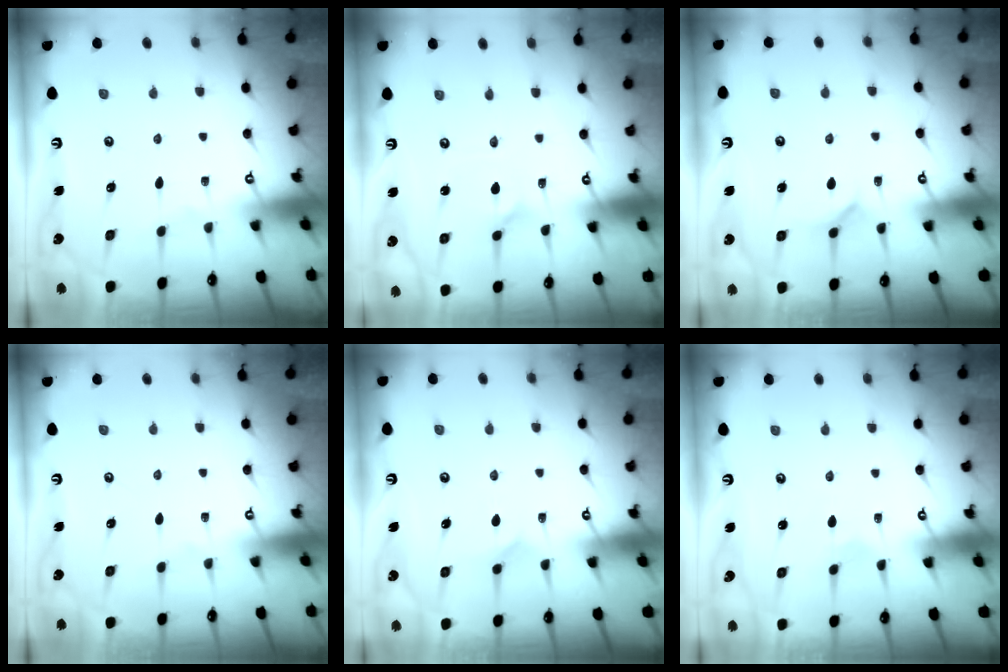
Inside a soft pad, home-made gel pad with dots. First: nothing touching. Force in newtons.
{"total": 2.6, "press": 2.6, "slide": 0.3}
{"total": 4.4, "press": 4.4, "slide": 0.5}
{"total": 0.0}
{"total": 5.0, "press": 5.0, "slide": 0.7}
{"total": 2.7, "press": 2.7, "slide": 0.1}